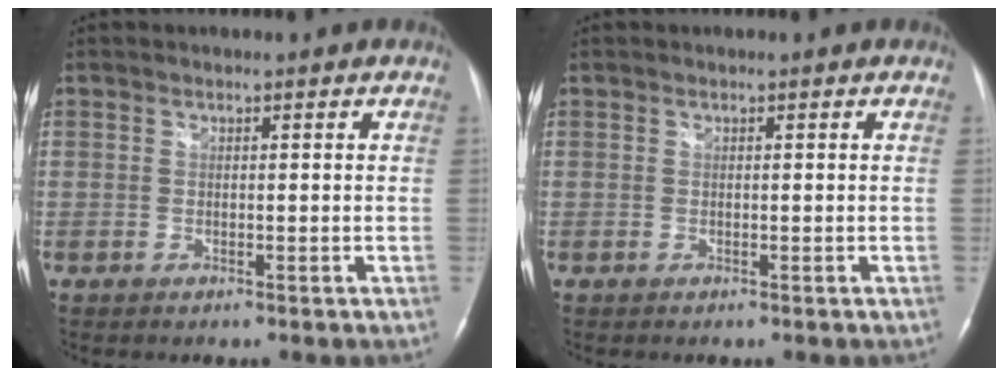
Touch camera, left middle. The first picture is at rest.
{"total": 0.0}